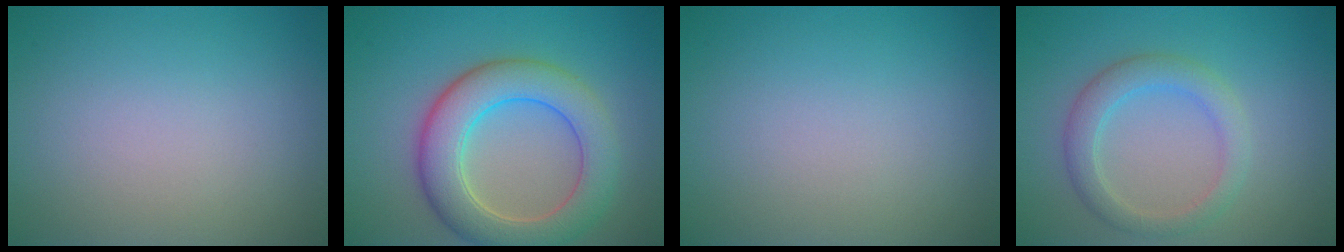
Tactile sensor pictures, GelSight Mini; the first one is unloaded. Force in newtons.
{"total": 7.1, "press": 7.1, "slide": 0.3}
{"total": 0.0}
{"total": 3.1, "press": 3.1, "slide": 0.1}